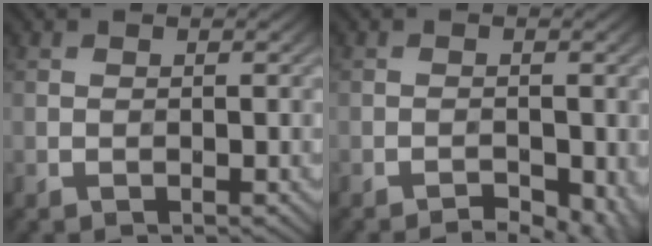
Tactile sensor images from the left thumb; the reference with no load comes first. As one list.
[{"total": 3.8, "force": [-2.6, 1.4, 2.3], "torque": [-0.041, 0.001, -0.033]}]